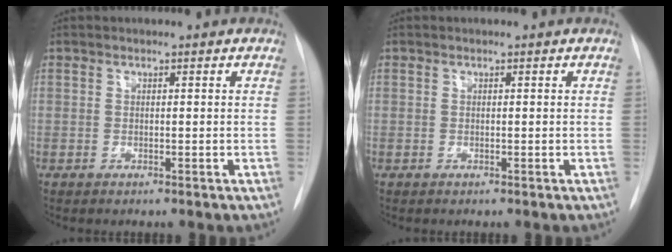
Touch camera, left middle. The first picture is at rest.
{"total": 0.0}